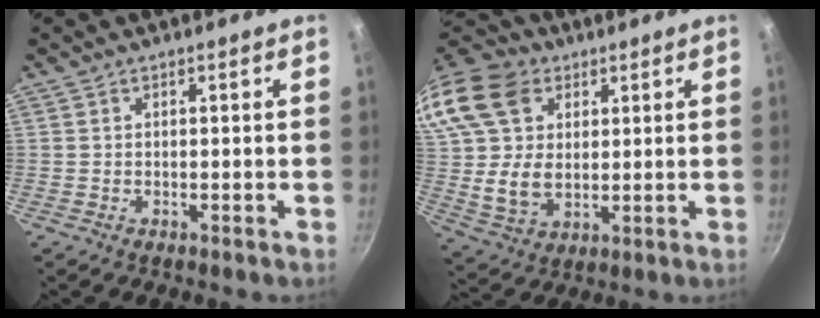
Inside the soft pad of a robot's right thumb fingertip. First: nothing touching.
{"total": 21.9, "force": [8.1, 15.9, 12.6], "torque": [-0.254, 0.000, 0.156]}